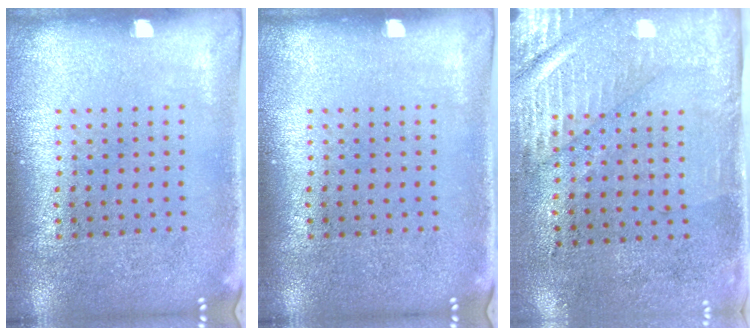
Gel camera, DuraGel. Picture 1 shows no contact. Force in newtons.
{"total": 0.0}
{"total": 3.0, "press": 2.4, "slide": 1.6}